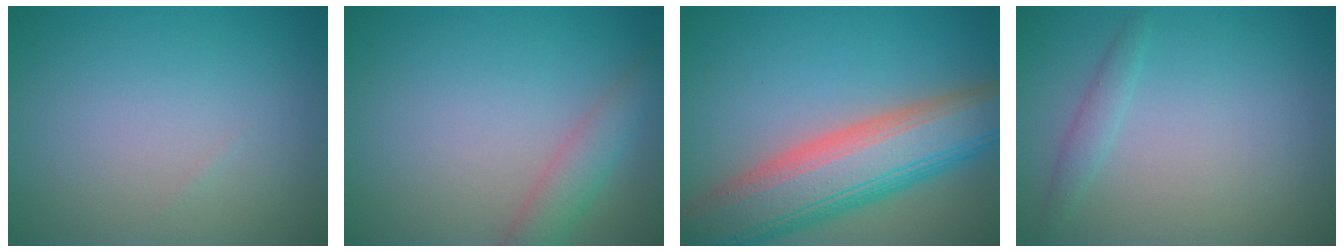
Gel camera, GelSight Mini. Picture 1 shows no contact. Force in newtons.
{"total": 2.8, "press": 2.8, "slide": 0.2}
{"total": 10.7, "press": 10.7, "slide": 0.4}
{"total": 1.2, "press": 1.2, "slide": 0.0}